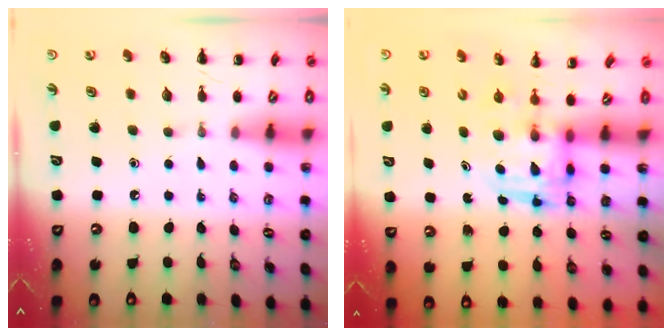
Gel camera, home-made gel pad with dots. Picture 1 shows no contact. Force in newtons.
{"total": 3.4, "press": 3.4, "slide": 0.3}